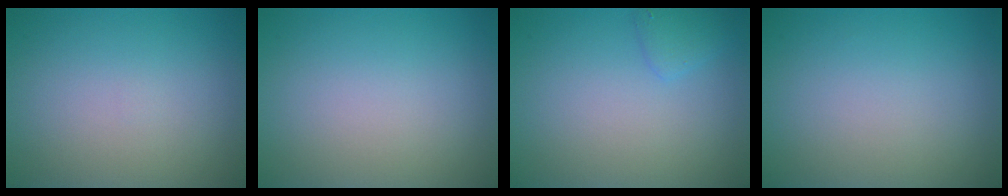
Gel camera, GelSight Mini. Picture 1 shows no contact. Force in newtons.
{"total": 0.0}
{"total": 1.3, "press": 1.3, "slide": 0.1}
{"total": 0.0}